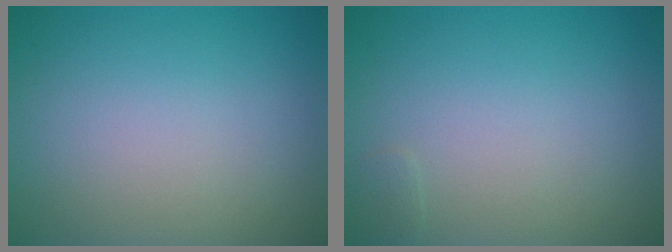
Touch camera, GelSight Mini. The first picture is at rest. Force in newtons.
{"total": 0.5, "press": 0.5, "slide": 0.0}